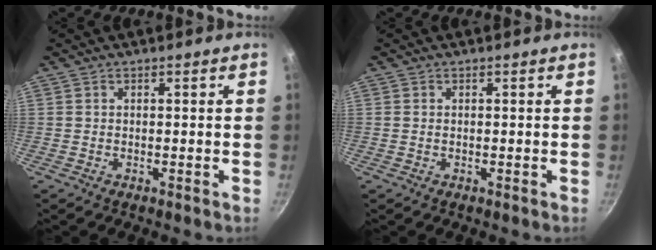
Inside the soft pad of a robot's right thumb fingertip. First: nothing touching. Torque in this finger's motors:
{"motor_torque": [-0.39, 0.13, -0.26, 0.15, 0.09]}